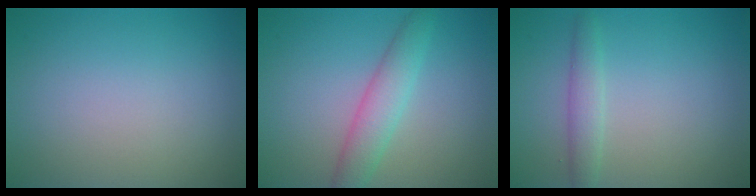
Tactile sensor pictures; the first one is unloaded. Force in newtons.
{"total": 3.3, "press": 3.3, "slide": 0.1}
{"total": 1.9, "press": 1.8, "slide": 0.1}